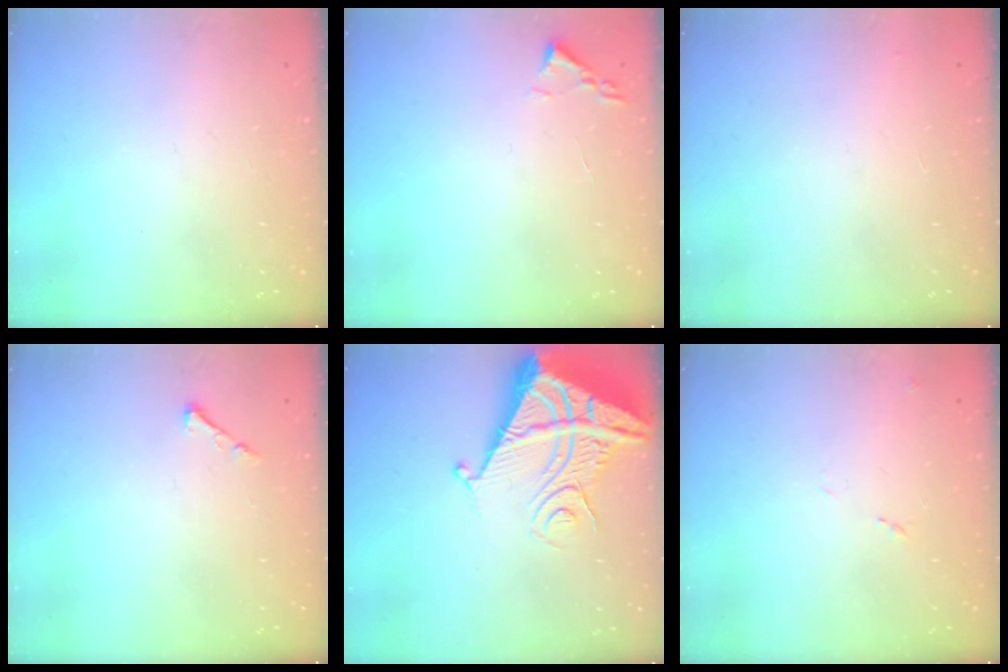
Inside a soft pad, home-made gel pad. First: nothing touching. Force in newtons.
{"total": 1.8, "press": 1.7, "slide": 0.2}
{"total": 2.9, "press": 2.9, "slide": 0.1}
{"total": 3.3, "press": 3.3, "slide": 0.6}
{"total": 13.1, "press": 13.0, "slide": 1.6}
{"total": 8.1, "press": 8.1, "slide": 0.6}